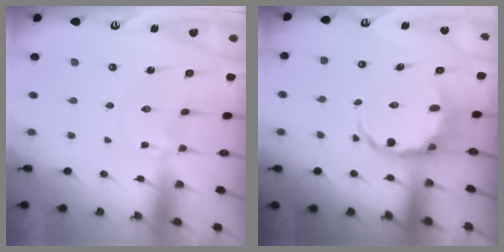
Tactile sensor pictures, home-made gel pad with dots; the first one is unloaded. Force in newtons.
{"total": 7.3, "press": 6.8, "slide": 2.6}